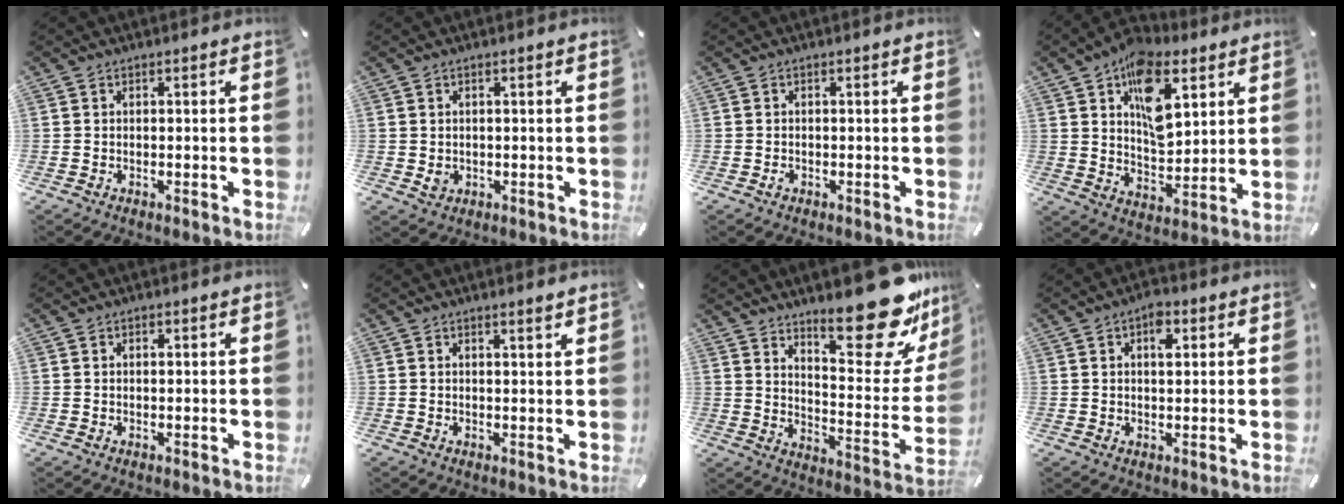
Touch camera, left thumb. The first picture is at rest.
{"total": 1.9, "force": [0.1, 1.8, 0.8], "torque": [-0.006, -0.001, 0.001]}
{"total": 0.6, "force": [-0.2, 0.4, 0.4], "torque": [-0.006, 0.000, -0.005]}
{"total": 14.8, "force": [7.0, 8.7, 9.7], "torque": [-0.146, -0.022, 0.125]}
{"total": 0.7, "force": [0.2, 0.6, 0.3], "torque": [-0.007, 0.002, 0.002]}
{"total": 1.4, "force": [1.1, 0.0, 0.8], "torque": [-0.015, -0.002, 0.020]}
{"total": 25.7, "force": [18.2, 8.7, 15.9], "torque": [-0.195, -0.141, 0.297]}
{"total": 4.8, "force": [1.7, 2.8, 3.5], "torque": [-0.043, -0.004, 0.021]}